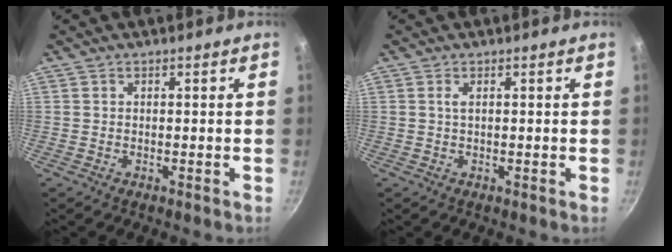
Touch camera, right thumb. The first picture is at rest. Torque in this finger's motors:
{"motor_torque": [0.03, -0.61, -0.31, -0.05, -0.04]}